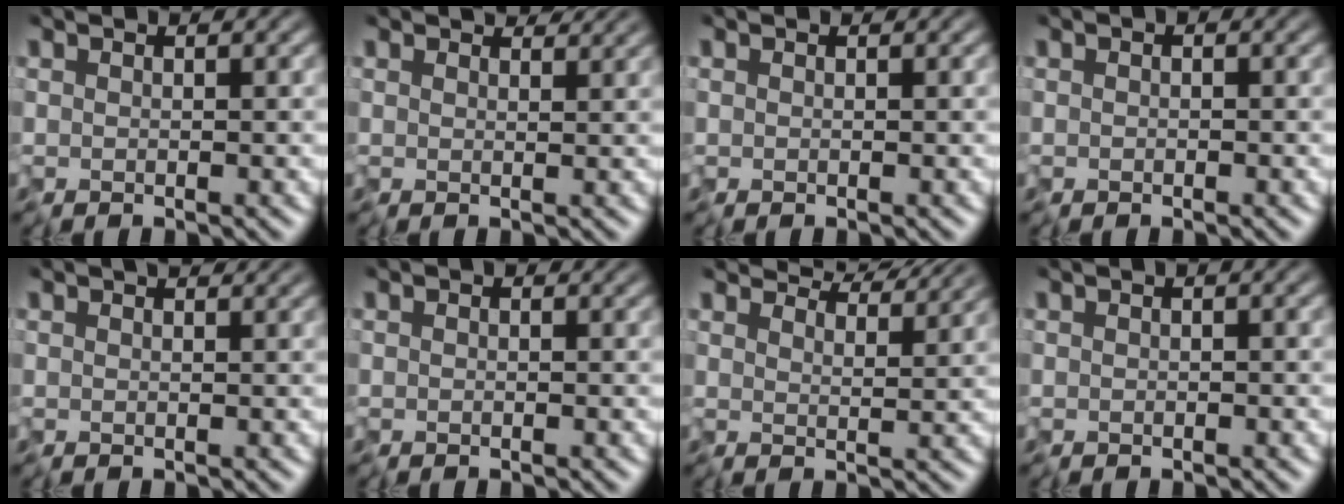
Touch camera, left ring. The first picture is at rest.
{"total": 3.2, "force": [2.7, 0.9, 1.2], "torque": [-0.021, 0.009, 0.023]}
{"total": 0.0}
{"total": 0.9, "force": [0.0, 0.6, 0.7], "torque": [-0.010, 0.003, -0.007]}
{"total": 2.6, "force": [1.8, 1.1, 1.5], "torque": [-0.021, 0.014, 0.010]}
{"total": 1.1, "force": [0.3, 0.8, 0.7], "torque": [-0.010, 0.005, 0.000]}
{"total": 7.0, "force": [6.4, 1.4, 2.5], "torque": [-0.037, 0.010, 0.059]}
{"total": 1.5, "force": [0.5, 0.7, 1.2], "torque": [-0.024, 0.008, 0.002]}